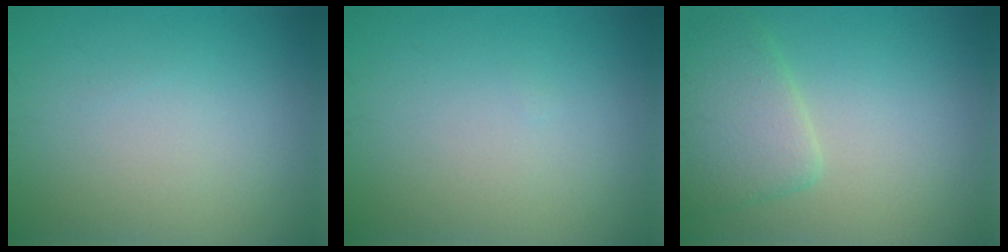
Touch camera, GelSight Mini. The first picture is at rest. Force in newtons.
{"total": 0.0}
{"total": 4.2, "press": 4.2, "slide": 0.1}